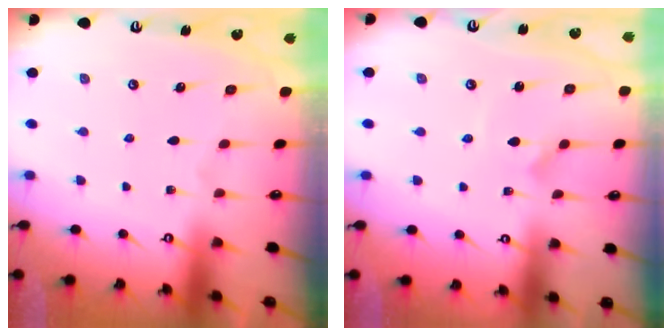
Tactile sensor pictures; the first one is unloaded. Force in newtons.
{"total": 2.2, "press": 2.2, "slide": 0.2}